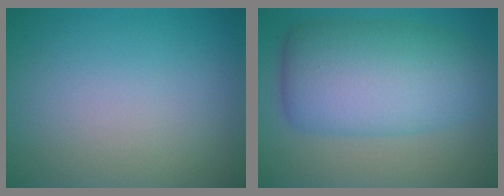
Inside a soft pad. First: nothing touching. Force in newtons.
{"total": 9.2, "press": 9.2, "slide": 0.3}